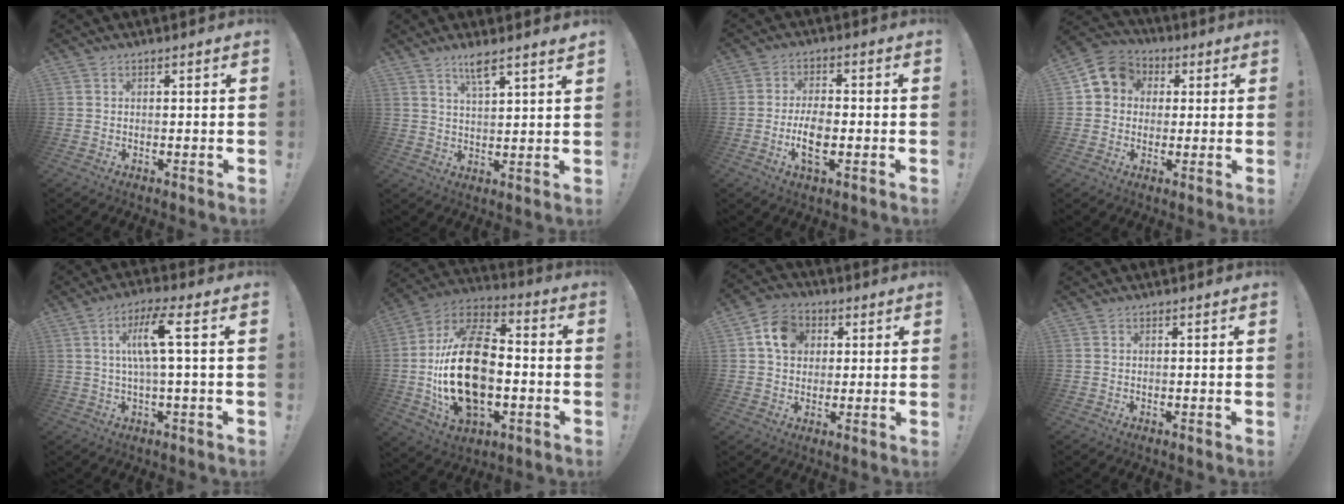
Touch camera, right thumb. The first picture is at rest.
{"total": 5.9, "force": [4.5, 0.2, 3.8], "torque": [-0.067, -0.023, 0.074]}
{"total": 7.8, "force": [-2.0, 3.5, 6.7], "torque": [-0.119, -0.005, -0.039]}
{"total": 9.1, "force": [2.3, 8.0, 3.6], "torque": [-0.055, 0.005, 0.048]}
{"total": 9.9, "force": [1.6, 1.0, 9.7], "torque": [-0.182, 0.009, 0.023]}
{"total": 26.3, "force": [-2.6, 15.8, 20.9], "torque": [-0.394, 0.024, -0.036]}
{"total": 10.4, "force": [3.0, 8.5, 5.1], "torque": [-0.079, 0.006, 0.061]}
{"total": 0.0}